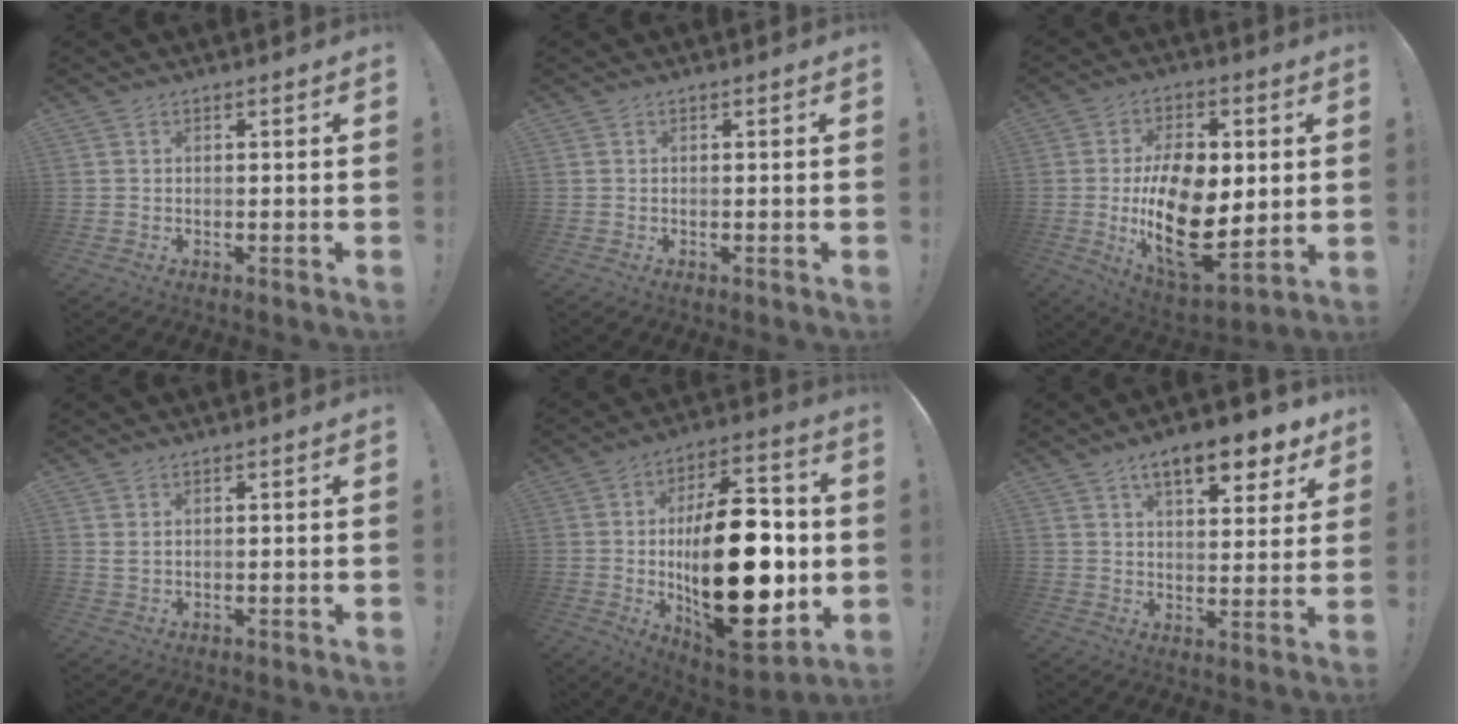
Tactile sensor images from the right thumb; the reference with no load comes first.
{"total": 0.0}
{"total": 22.0, "force": [-0.6, 12.8, 17.9], "torque": [-0.319, -0.019, -0.001]}
{"total": 1.8, "force": [1.1, 0.9, 1.1], "torque": [-0.023, 0.000, 0.022]}
{"total": 32.0, "force": [-2.1, 15.7, 27.9], "torque": [-0.465, 0.006, -0.021]}
{"total": 12.1, "force": [7.7, 4.1, 8.4], "torque": [-0.122, -0.044, 0.126]}